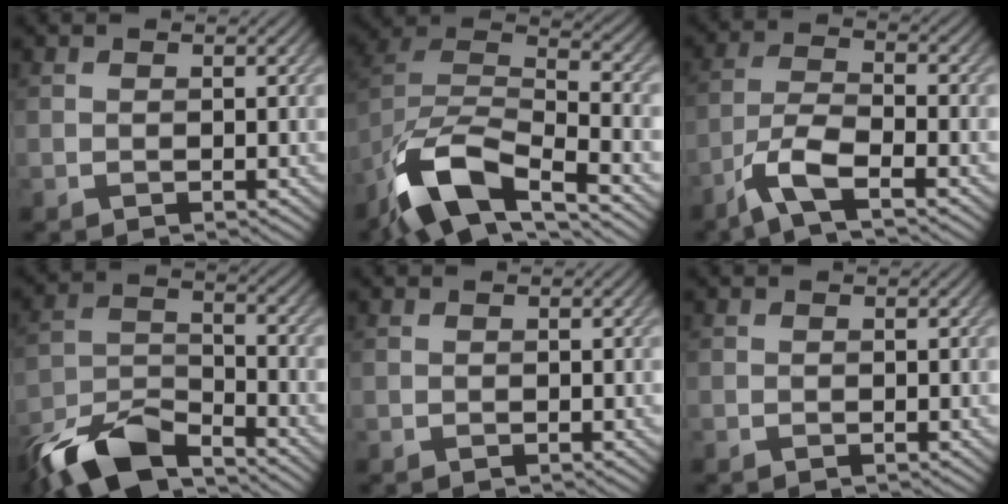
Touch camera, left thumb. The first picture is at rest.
{"total": 13.5, "force": [-8.9, 4.9, 8.9], "torque": [-0.189, -0.012, -0.168]}
{"total": 6.7, "force": [-4.4, 1.7, 4.9], "torque": [-0.106, 0.000, -0.099]}
{"total": 10.6, "force": [-8.4, 3.3, 5.5], "torque": [-0.110, -0.004, -0.174]}
{"total": 0.0}
{"total": 0.0}